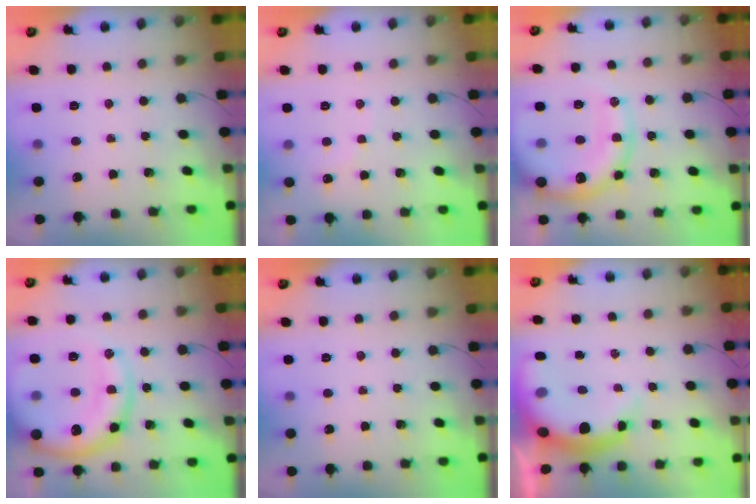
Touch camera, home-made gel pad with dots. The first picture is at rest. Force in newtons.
{"total": 4.9, "press": 4.9, "slide": 0.8}
{"total": 18.5, "press": 18.1, "slide": 3.8}
{"total": 18.0, "press": 17.7, "slide": 3.5}
{"total": 0.0}
{"total": 11.0, "press": 10.7, "slide": 2.6}